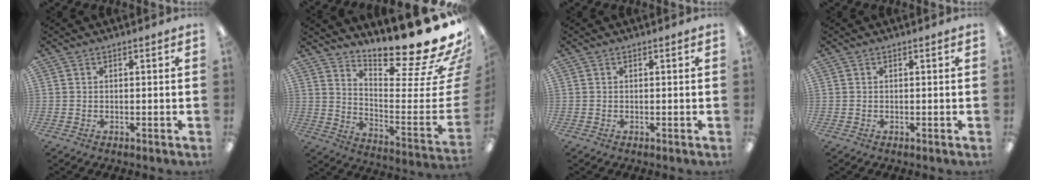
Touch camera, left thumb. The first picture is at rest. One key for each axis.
{"total": 20.3, "fx": 17.4, "fy": 1.9, "fz": 10.2, "tx": -0.118, "ty": -0.158, "tz": 0.269}
{"total": 0.0}
{"total": 0.0}